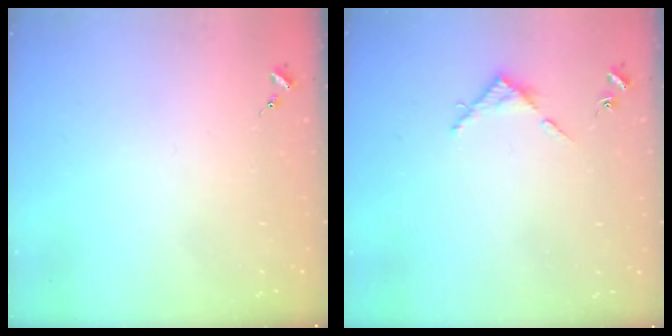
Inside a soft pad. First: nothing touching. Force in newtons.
{"total": 4.7, "press": 4.7, "slide": 0.2}